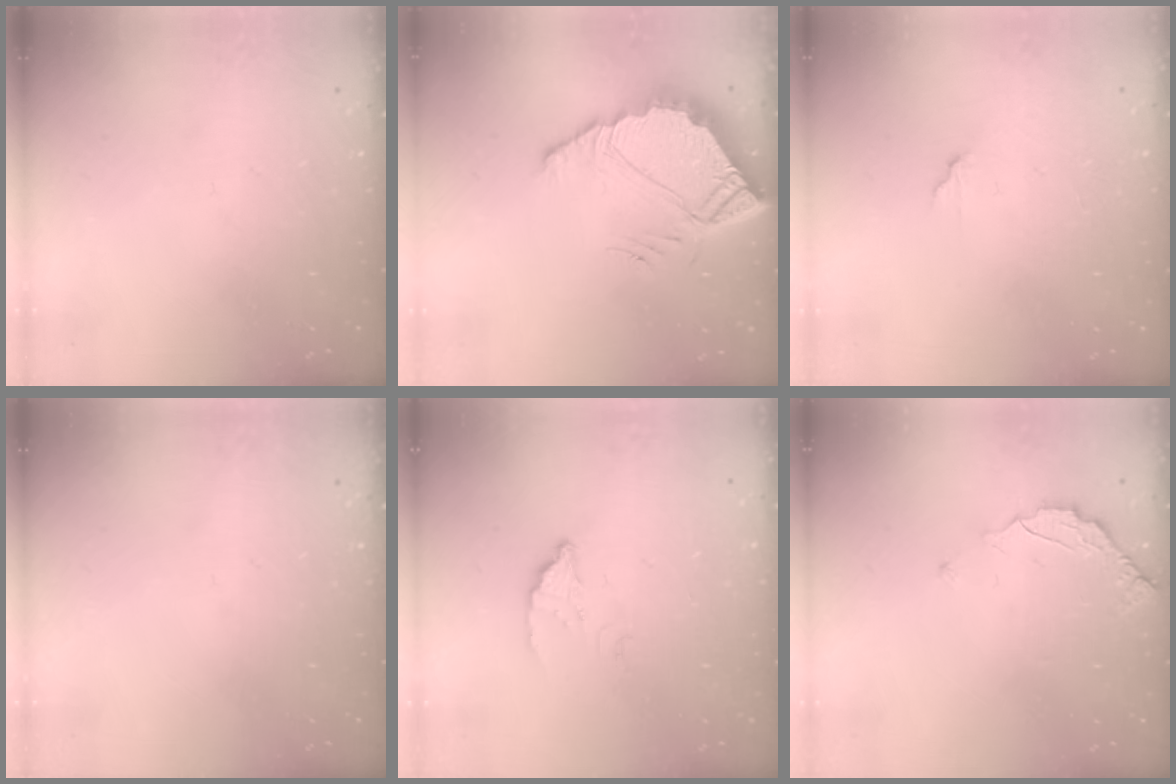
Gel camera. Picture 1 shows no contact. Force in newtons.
{"total": 7.9, "press": 7.9, "slide": 0.6}
{"total": 4.1, "press": 4.1, "slide": 0.4}
{"total": 0.0}
{"total": 2.8, "press": 2.7, "slide": 0.2}
{"total": 4.2, "press": 4.2, "slide": 0.4}